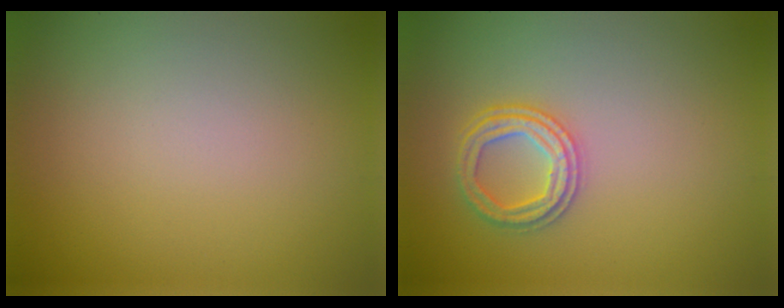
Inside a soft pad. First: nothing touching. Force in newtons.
{"total": 2.6, "press": 2.6, "slide": 0.1}